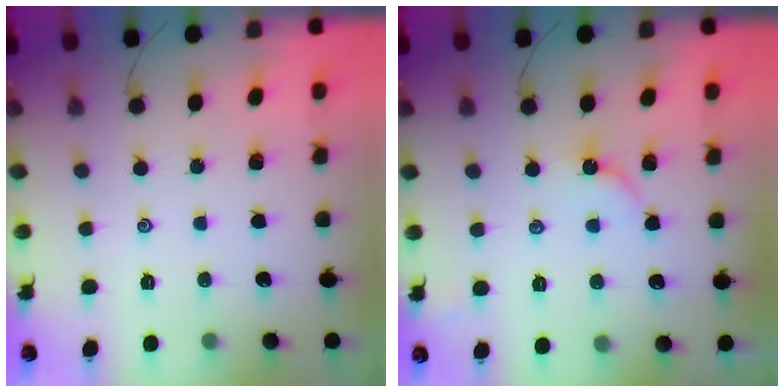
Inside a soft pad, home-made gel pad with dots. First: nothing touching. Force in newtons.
{"total": 4.0, "press": 3.9, "slide": 0.4}